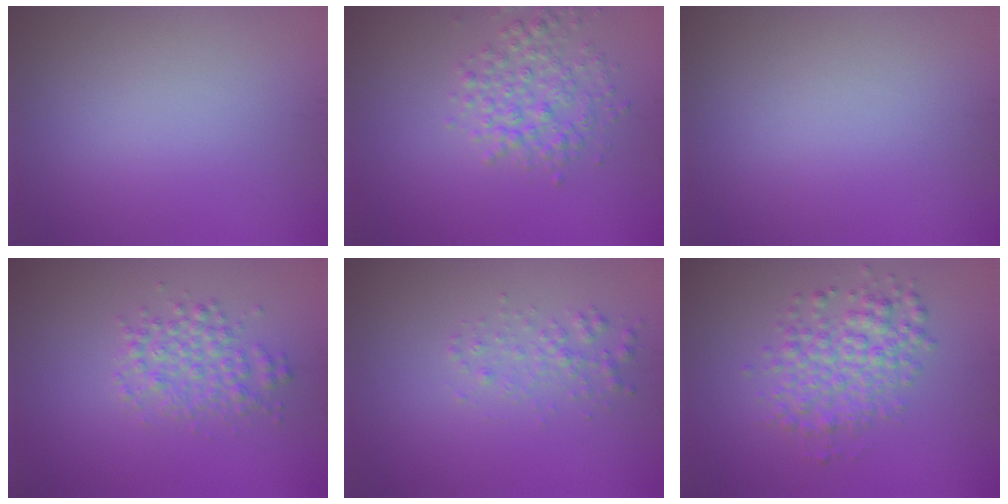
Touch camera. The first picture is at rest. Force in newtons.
{"total": 3.4, "press": 3.4, "slide": 0.1}
{"total": 0.0}
{"total": 3.0, "press": 3.0, "slide": 0.1}
{"total": 1.7, "press": 1.7, "slide": 0.0}
{"total": 4.3, "press": 4.3, "slide": 0.1}